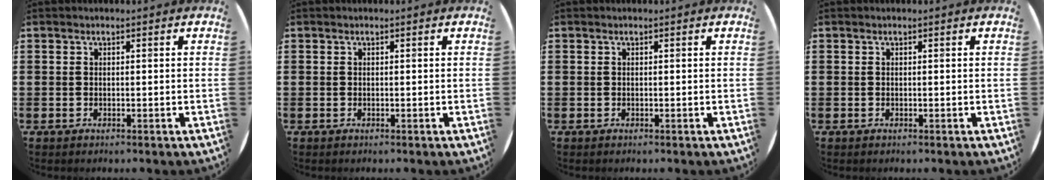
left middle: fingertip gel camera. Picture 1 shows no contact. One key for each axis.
{"total": 0.0}
{"total": 0.0}
{"total": 0.0}